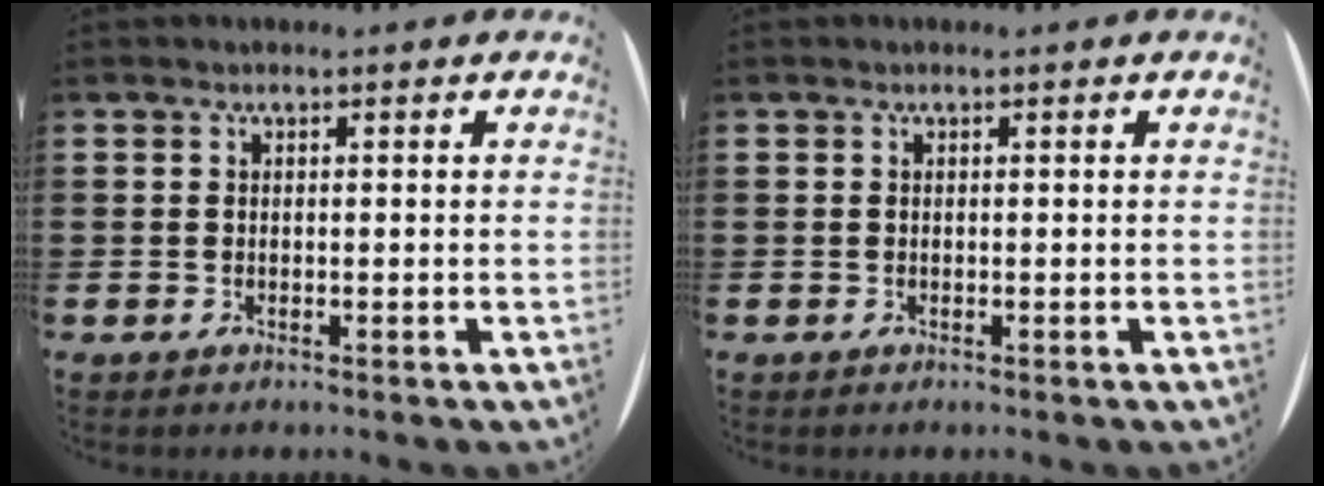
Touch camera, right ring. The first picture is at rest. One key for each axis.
{"total": 0.0}